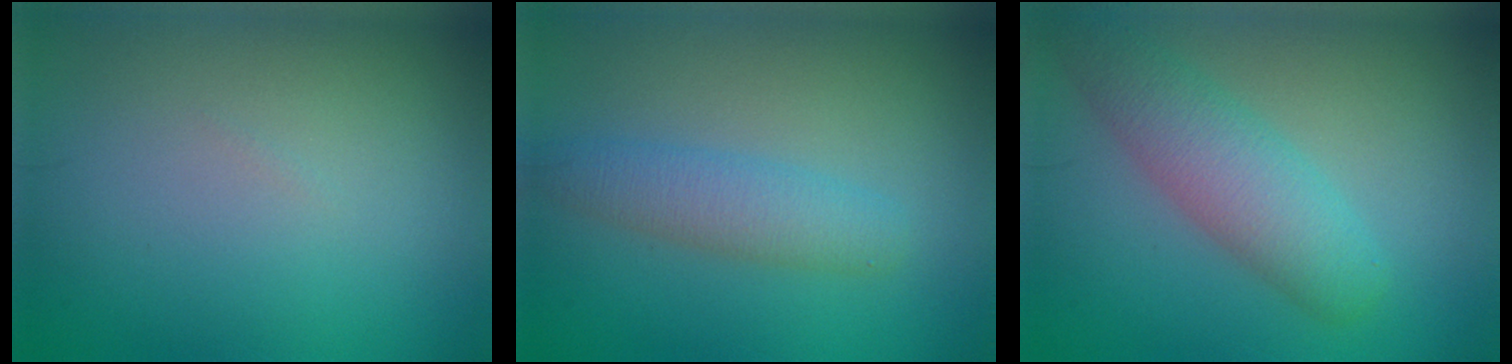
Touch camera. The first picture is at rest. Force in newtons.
{"total": 3.0, "press": 3.0, "slide": 0.1}
{"total": 4.8, "press": 4.8, "slide": 0.2}